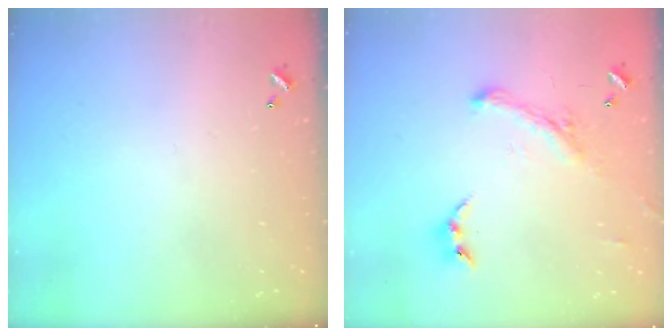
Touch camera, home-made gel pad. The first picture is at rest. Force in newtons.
{"total": 1.5, "press": 1.4, "slide": 0.3}